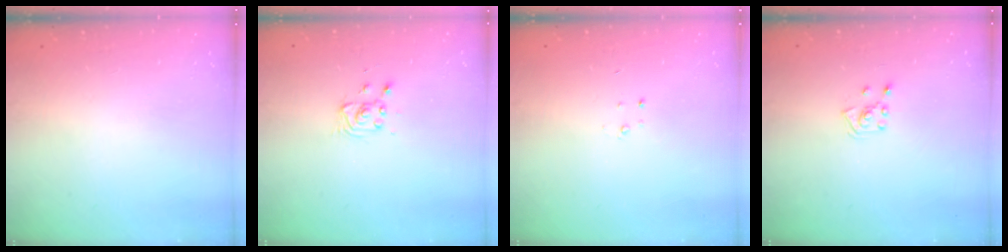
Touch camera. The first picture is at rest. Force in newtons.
{"total": 2.8, "press": 2.8, "slide": 0.4}
{"total": 2.3, "press": 2.3, "slide": 0.3}
{"total": 3.8, "press": 3.8, "slide": 0.4}